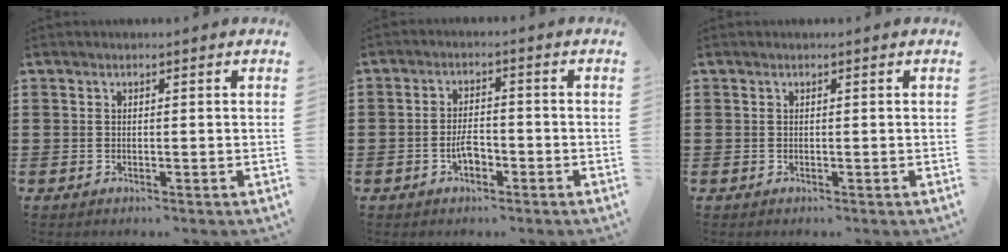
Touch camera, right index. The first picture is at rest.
{"total": 3.6, "force": [-1.6, 1.6, 2.8], "torque": [-0.058, 0.003, -0.030]}
{"total": 0.0}